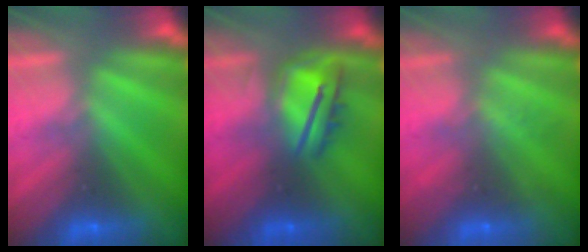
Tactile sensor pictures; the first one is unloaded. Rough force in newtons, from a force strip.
{"total": 3.8}
{"total": 2.1}